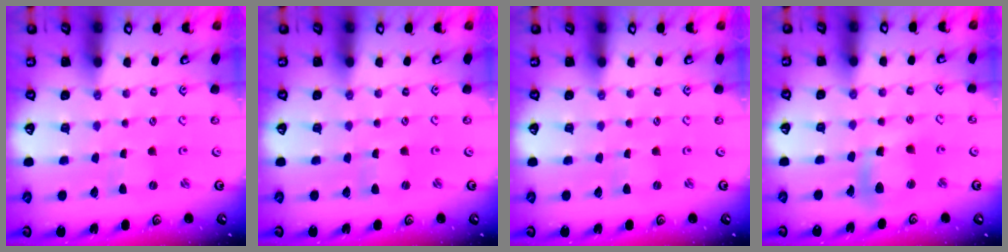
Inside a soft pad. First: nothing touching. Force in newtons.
{"total": 0.9, "press": 0.8, "slide": 0.1}
{"total": 0.0}
{"total": 11.5, "press": 11.4, "slide": 1.7}